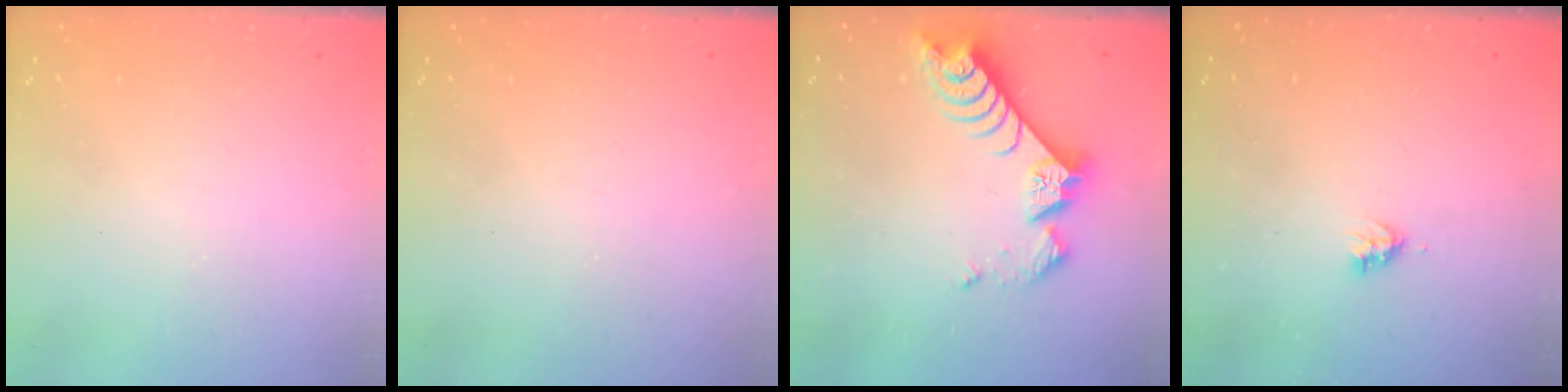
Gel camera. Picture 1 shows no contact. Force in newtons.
{"total": 0.0}
{"total": 8.4, "press": 8.4, "slide": 0.3}
{"total": 3.5, "press": 3.4, "slide": 0.5}